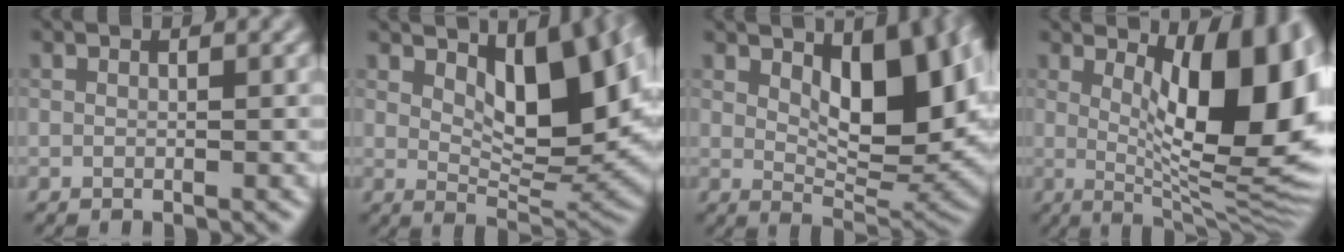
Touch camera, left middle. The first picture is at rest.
{"total": 9.1, "force": [3.0, 3.9, 7.6], "torque": [-0.116, -0.013, 0.052]}
{"total": 8.9, "force": [2.7, 4.0, 7.5], "torque": [-0.113, -0.015, 0.049]}
{"total": 12.7, "force": [2.4, 4.1, 11.8], "torque": [-0.144, -0.005, 0.036]}